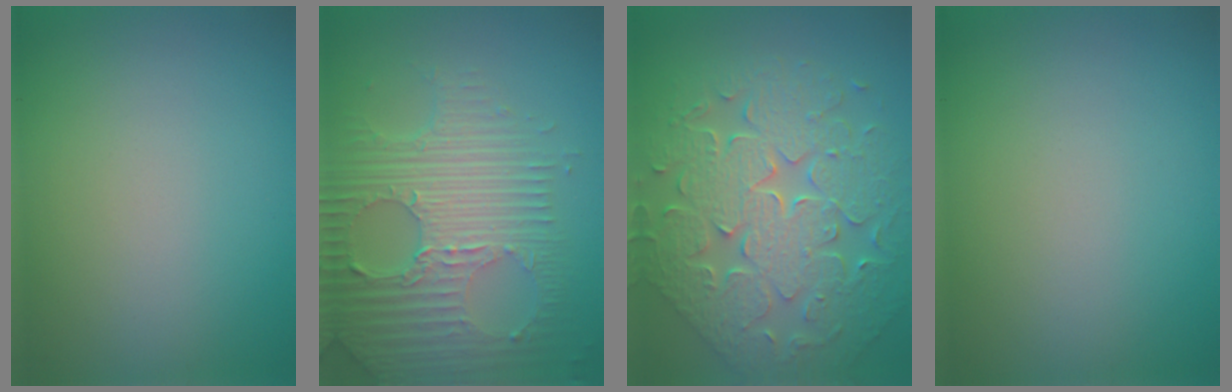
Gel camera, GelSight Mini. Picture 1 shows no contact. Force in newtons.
{"total": 7.6, "press": 5.1, "slide": 5.7}
{"total": 9.3, "press": 7.1, "slide": 6.1}
{"total": 0.0}